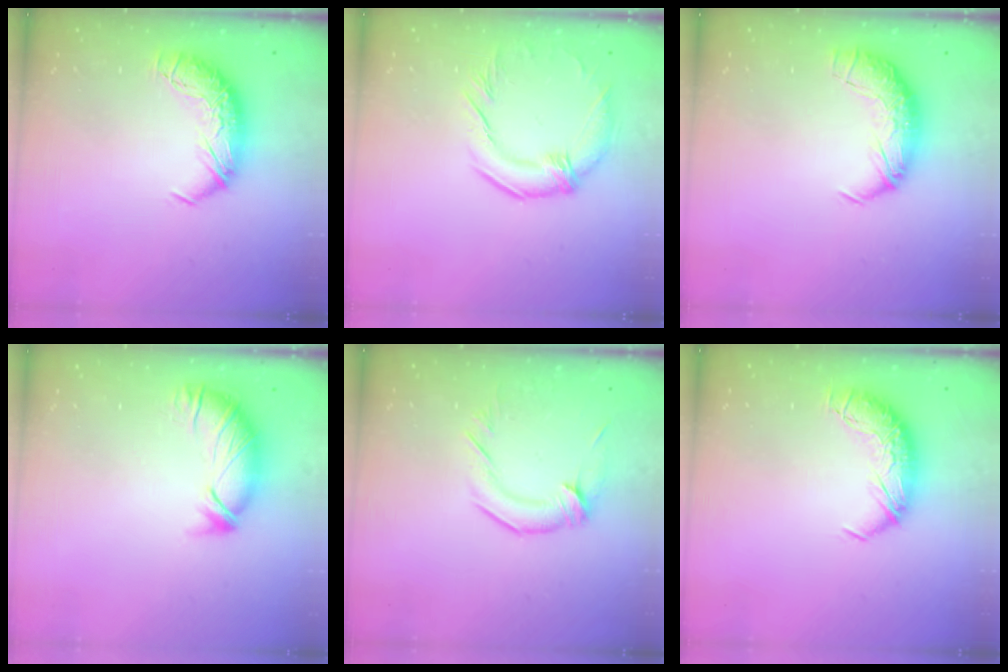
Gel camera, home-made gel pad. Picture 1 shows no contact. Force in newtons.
{"total": 2.9, "press": 2.5, "slide": 1.5}
{"total": 2.4, "press": 1.2, "slide": 2.1}
{"total": 3.1, "press": 3.0, "slide": 0.8}
{"total": 0.9, "press": 0.7, "slide": 0.6}
{"total": 0.0}